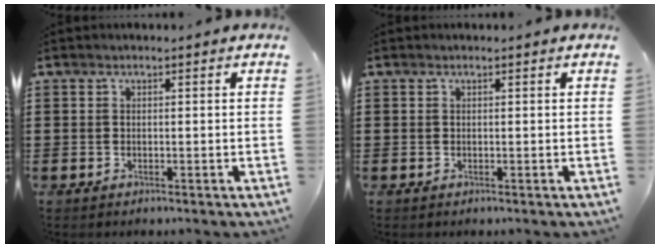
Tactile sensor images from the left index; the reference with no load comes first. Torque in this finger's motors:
{"motor_torque": [-0.10, 0.30, -0.01, 0.00]}